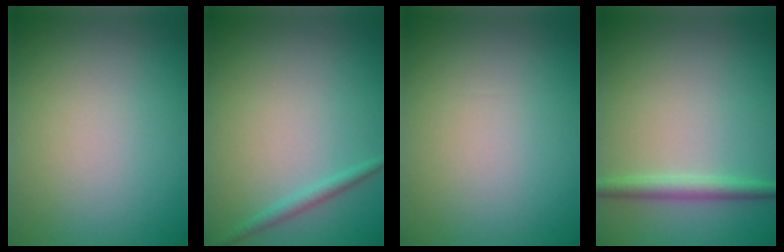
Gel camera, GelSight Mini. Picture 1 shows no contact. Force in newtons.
{"total": 1.2, "press": 1.2, "slide": 0.1}
{"total": 0.0}
{"total": 2.1, "press": 2.1, "slide": 0.0}